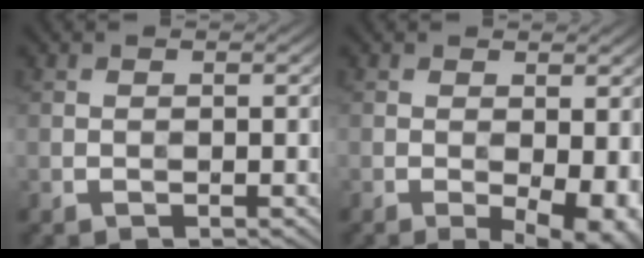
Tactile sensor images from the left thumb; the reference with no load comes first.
{"total": 6.1, "force": [-1.5, 2.4, 5.3], "torque": [-0.077, -0.013, -0.015]}